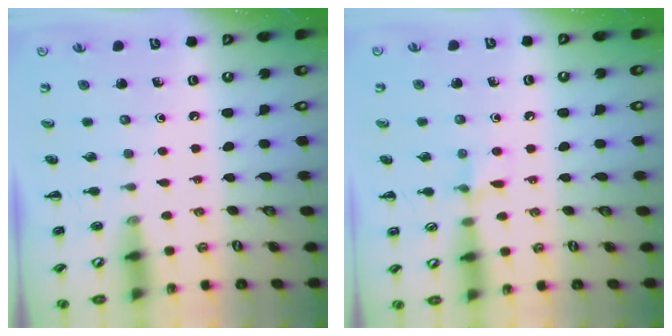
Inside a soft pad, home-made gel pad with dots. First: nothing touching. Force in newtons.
{"total": 6.0, "press": 5.7, "slide": 1.8}